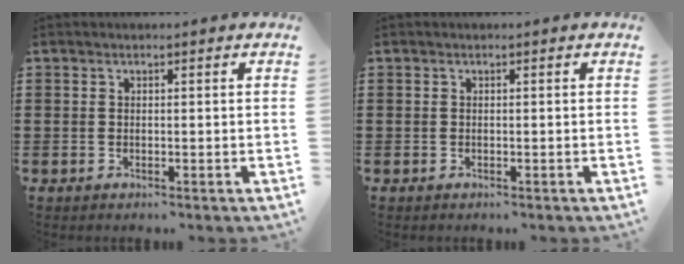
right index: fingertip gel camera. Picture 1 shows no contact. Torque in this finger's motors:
{"motor_torque": [0.13, -0.02, -0.02, -0.01]}